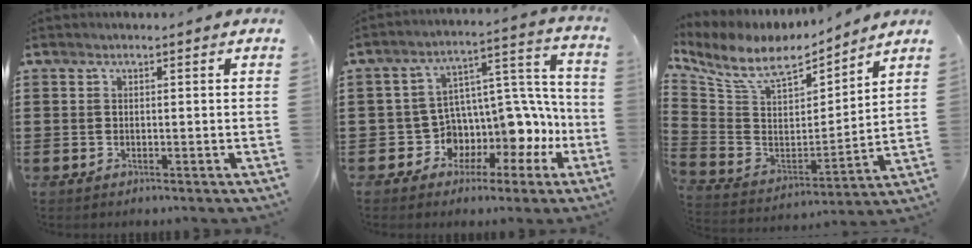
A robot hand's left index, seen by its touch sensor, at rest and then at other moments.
{"total": 6.9, "force": [-1.7, 5.9, 3.2], "torque": [-0.073, -0.039, -0.023]}
{"total": 9.1, "force": [7.2, 3.5, 4.4], "torque": [-0.122, -0.039, 0.123]}